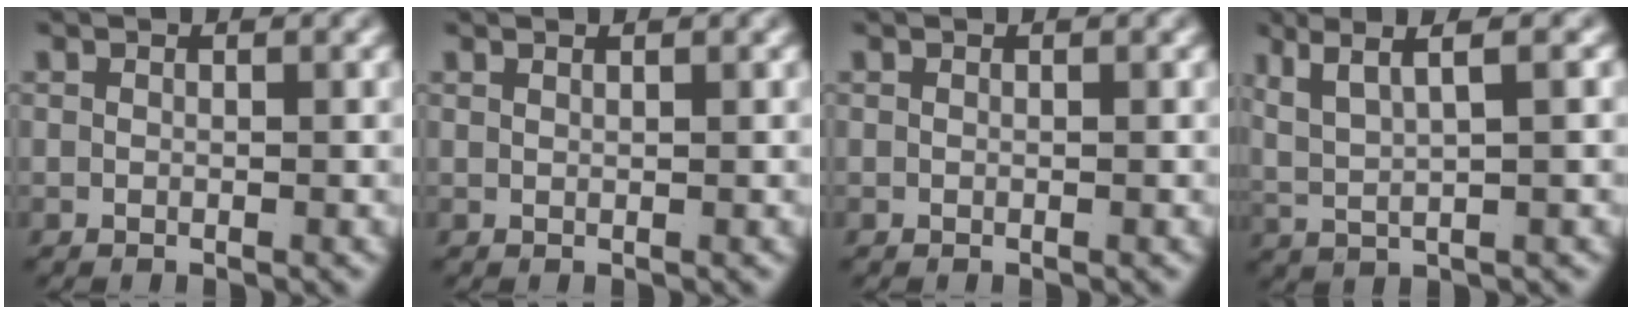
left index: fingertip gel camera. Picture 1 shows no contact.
{"total": 0.9, "force": [0.6, -0.7, 0.1], "torque": [0.002, -0.001, 0.015]}
{"total": 0.0}
{"total": 6.5, "force": [2.8, 3.5, 4.7], "torque": [-0.089, 0.016, 0.043]}